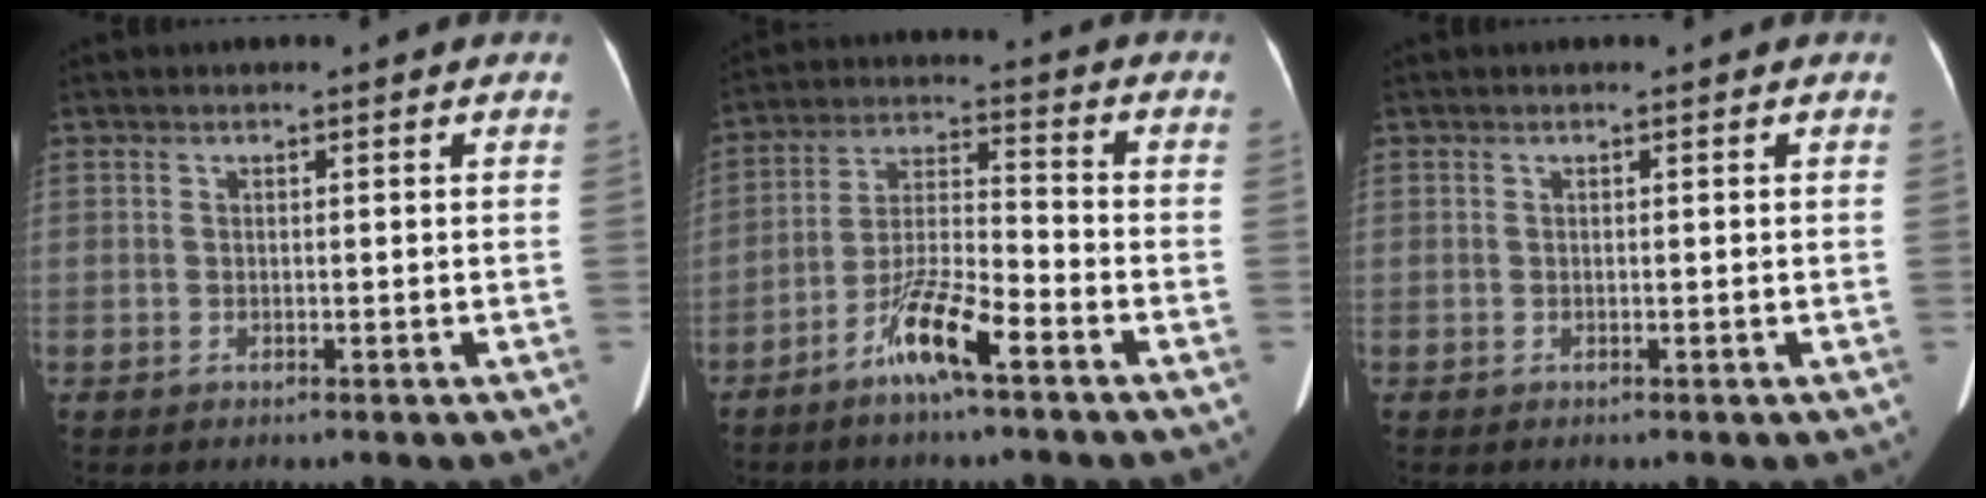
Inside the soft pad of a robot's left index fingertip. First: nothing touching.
{"total": 8.8, "force": [-5.5, 0.9, 6.7], "torque": [-0.141, -0.003, -0.105]}
{"total": 0.0}